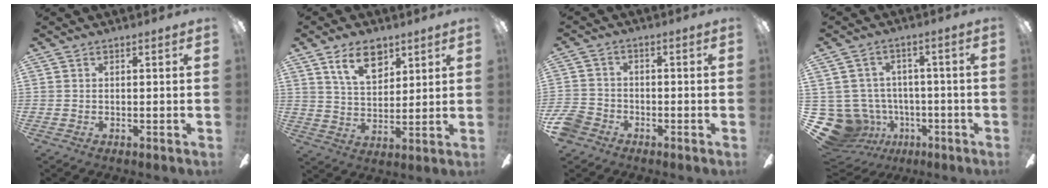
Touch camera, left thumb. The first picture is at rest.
{"total": 10.3, "force": [6.5, 5.6, 5.8], "torque": [-0.091, -0.017, 0.114]}
{"total": 6.0, "force": [-3.6, 4.3, 2.2], "torque": [-0.063, 0.018, -0.073]}
{"total": 12.0, "force": [-3.9, 10.9, 3.5], "torque": [-0.119, 0.016, -0.051]}